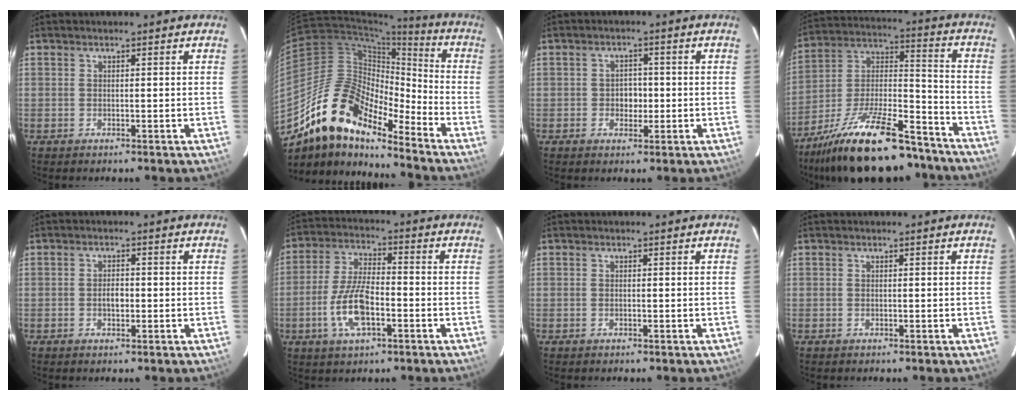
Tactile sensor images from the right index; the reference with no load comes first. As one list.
[{"total": 17.9, "force": [-13.9, 6.0, 9.6], "torque": [-0.168, -0.004, -0.273]}, {"total": 2.9, "force": [-0.5, 2.5, 1.4], "torque": [-0.021, 0.010, -0.007]}, {"total": 25.5, "force": [-18.9, 8.1, 15.1], "torque": [-0.274, -0.003, -0.291]}, {"total": 2.1, "force": [-0.4, 1.2, 1.6], "torque": [-0.029, 0.005, -0.007]}, {"total": 10.3, "force": [-3.7, 3.9, 8.8], "torque": [-0.184, 0.002, -0.068]}, {"total": 0.0}, {"total": 0.0}]